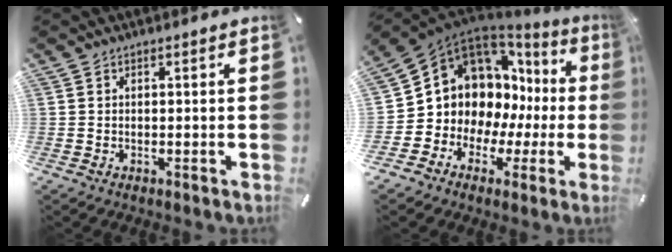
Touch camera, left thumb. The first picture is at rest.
{"total": 9.9, "force": [3.3, 8.9, 2.8], "torque": [-0.053, -0.059, 0.073]}